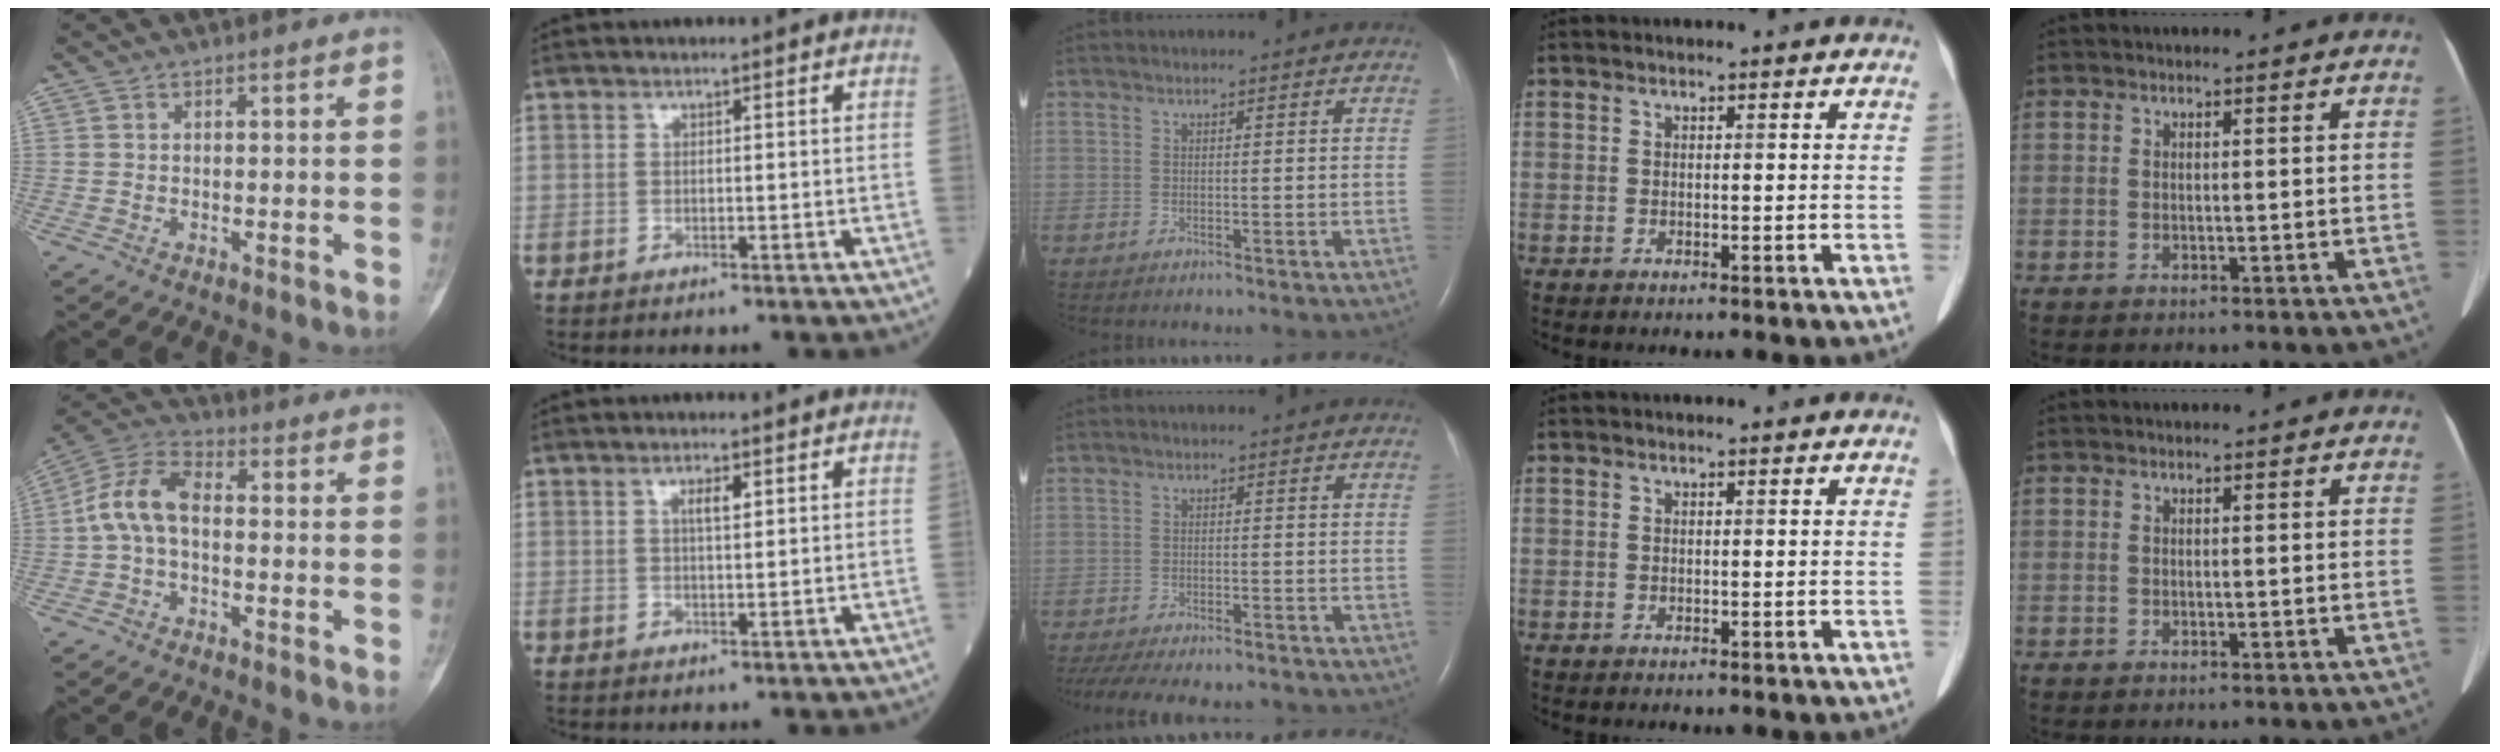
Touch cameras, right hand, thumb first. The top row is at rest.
{"thumb": {"total": 9.3, "force": [-0.7, 5.4, 7.5], "torque": [-0.149, 0.031, -0.026]}, "index": {"total": 2.3, "force": [0.9, 0.6, 2.0], "torque": [-0.036, 0.000, 0.014]}, "middle": {"total": 13.7, "force": [-11.9, 3.6, 5.9], "torque": [-0.128, -0.011, -0.162]}}